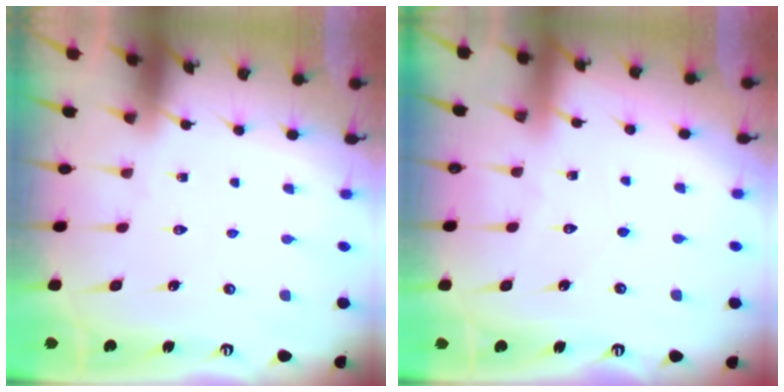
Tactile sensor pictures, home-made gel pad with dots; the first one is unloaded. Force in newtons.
{"total": 2.6, "press": 2.6, "slide": 0.2}